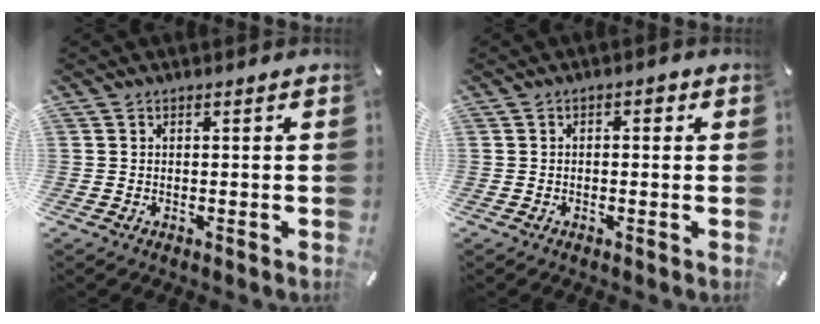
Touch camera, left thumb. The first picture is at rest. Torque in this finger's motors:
{"motor_torque": [-0.19, 0.04, -0.18, -0.08, 0.03]}